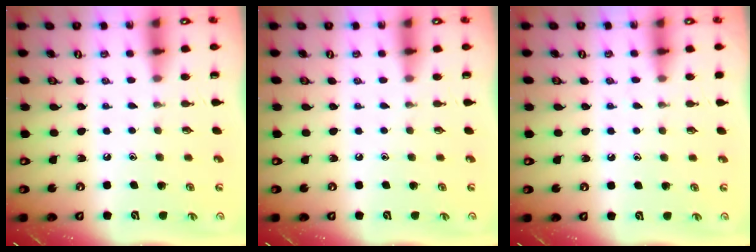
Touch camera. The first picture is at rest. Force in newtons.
{"total": 0.0}
{"total": 5.4, "press": 5.4, "slide": 0.7}